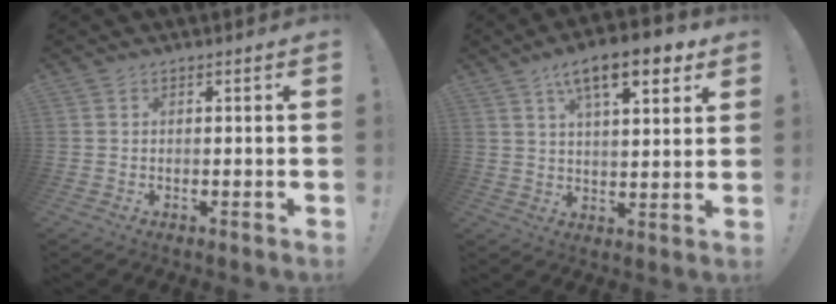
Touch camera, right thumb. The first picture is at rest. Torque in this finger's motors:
{"motor_torque": [0.41, 1.86, 1.05, 1.15, 0.40]}